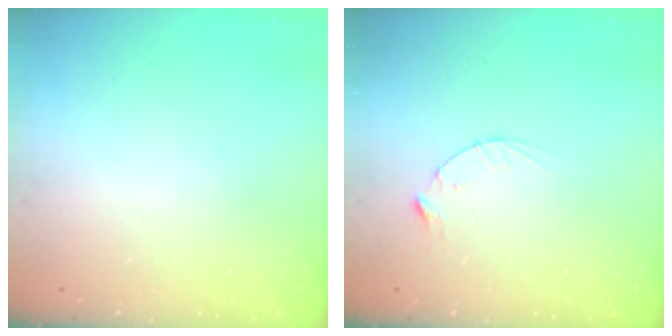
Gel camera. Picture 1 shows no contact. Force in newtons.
{"total": 2.8, "press": 2.8, "slide": 0.4}